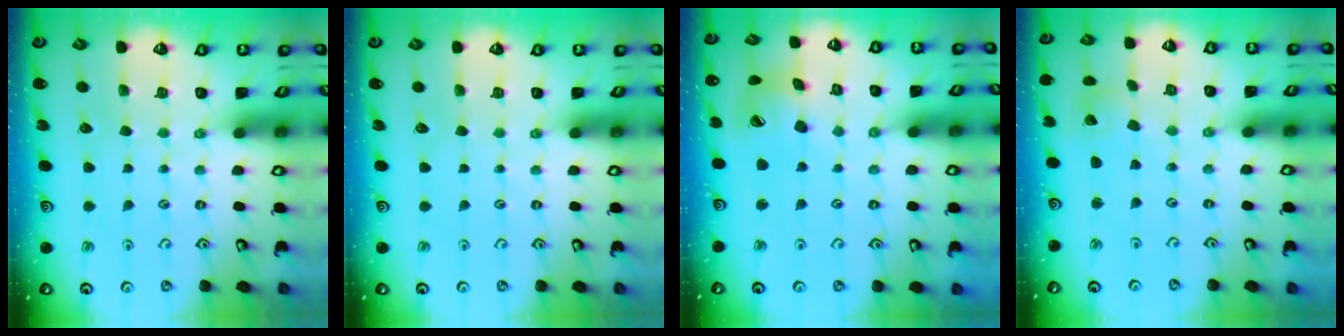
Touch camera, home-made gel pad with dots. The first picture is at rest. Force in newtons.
{"total": 0.0}
{"total": 14.9, "press": 14.7, "slide": 2.3}
{"total": 2.6, "press": 2.6, "slide": 0.2}